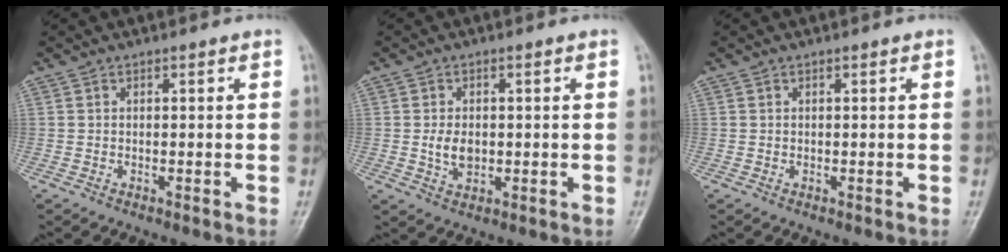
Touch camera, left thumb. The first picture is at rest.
{"total": 4.1, "force": [-0.1, 2.8, 3.1], "torque": [-0.050, -0.003, 0.002]}
{"total": 0.0}